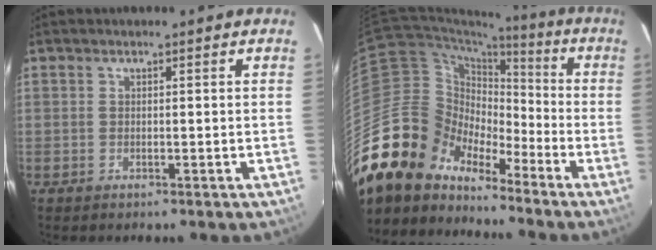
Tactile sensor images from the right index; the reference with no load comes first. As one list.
[{"total": 16.9, "force": [-13.5, 9.5, 3.9], "torque": [-0.087, 0.033, -0.251]}]